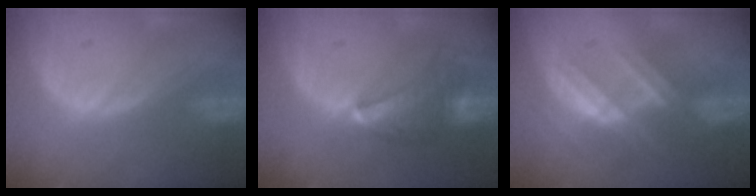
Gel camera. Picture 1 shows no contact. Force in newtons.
{"total": 7.0, "press": 6.7, "slide": 1.9}
{"total": 7.3, "press": 6.8, "slide": 2.8}